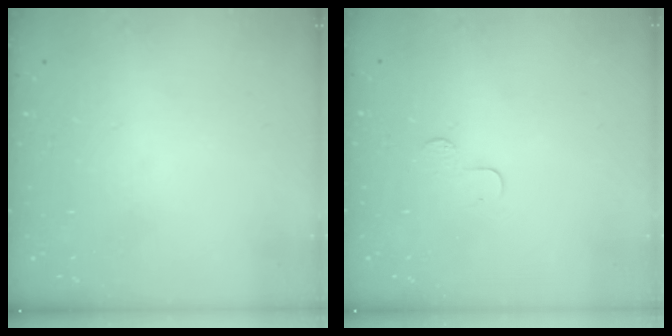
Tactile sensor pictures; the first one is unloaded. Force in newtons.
{"total": 3.9, "press": 3.9, "slide": 0.4}